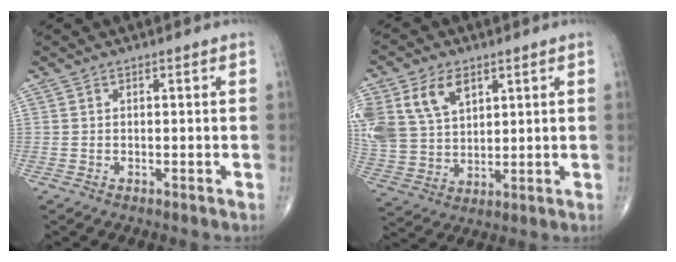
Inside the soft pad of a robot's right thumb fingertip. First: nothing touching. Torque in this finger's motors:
{"motor_torque": [-0.16, 0.66, 0.76, 0.71, 0.45]}